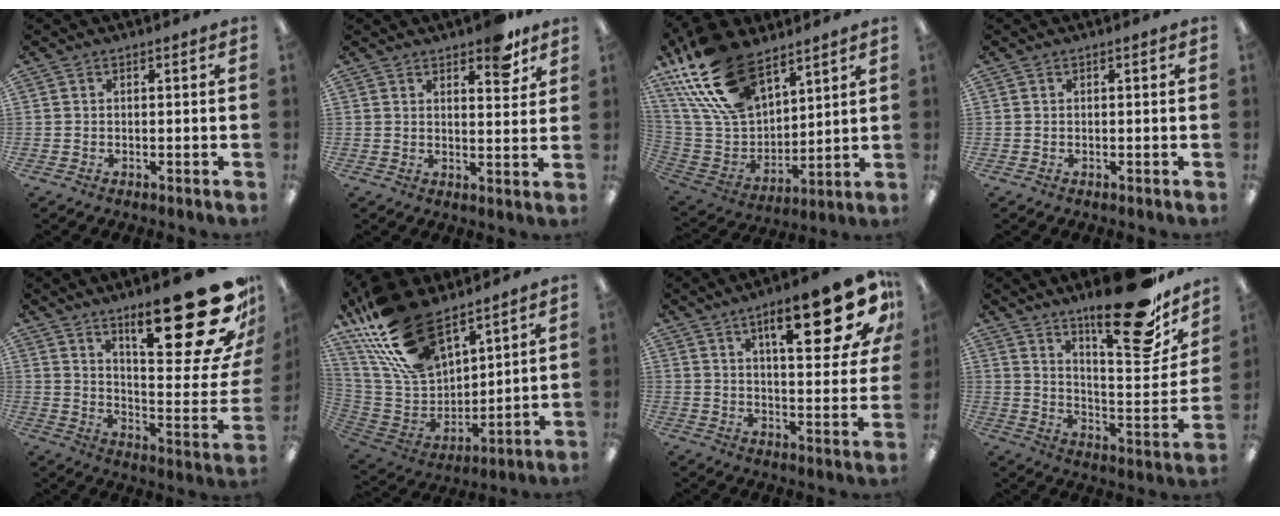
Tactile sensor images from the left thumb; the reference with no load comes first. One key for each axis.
{"total": 6.9, "fx": 5.1, "fy": 2.7, "fz": 3.8, "tx": -0.032, "ty": -0.030, "tz": 0.082}
{"total": 23.0, "fx": 14.5, "fy": 12.4, "fz": 12.9, "tx": -0.268, "ty": -0.066, "tz": 0.270}
{"total": 0.0}
{"total": 29.1, "fx": 17.7, "fy": 8.0, "fz": 21.7, "tx": -0.283, "ty": -0.133, "tz": 0.289}
{"total": 23.5, "fx": 16.2, "fy": 11.6, "fz": 12.5, "tx": -0.259, "ty": -0.079, "tz": 0.304}
{"total": 19.1, "fx": 10.3, "fy": 5.8, "fz": 15.1, "tx": -0.204, "ty": -0.051, "tz": 0.152}
{"total": 23.2, "fx": 17.8, "fy": 6.3, "fz": 13.5, "tx": -0.188, "ty": -0.127, "tz": 0.287}